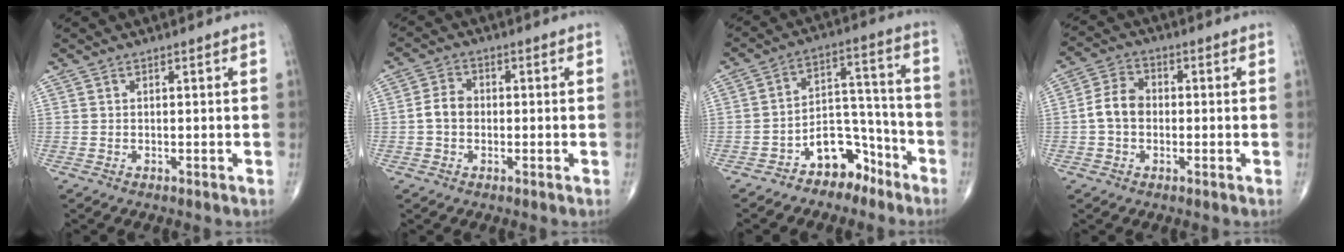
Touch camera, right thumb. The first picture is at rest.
{"total": 4.2, "force": [-0.5, 3.3, 2.5], "torque": [-0.041, 0.015, -0.017]}
{"total": 9.7, "force": [-6.6, 5.9, 4.0], "torque": [-0.023, 0.096, -0.115]}
{"total": 6.2, "force": [-0.7, 4.7, 4.0], "torque": [-0.067, 0.022, -0.022]}